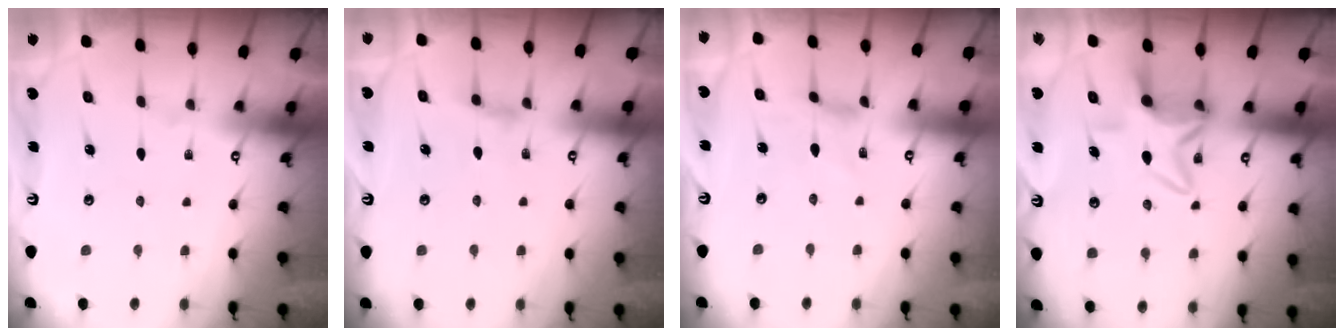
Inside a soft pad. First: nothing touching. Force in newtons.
{"total": 2.4, "press": 2.4, "slide": 0.5}
{"total": 0.0}
{"total": 7.7, "press": 7.6, "slide": 1.0}